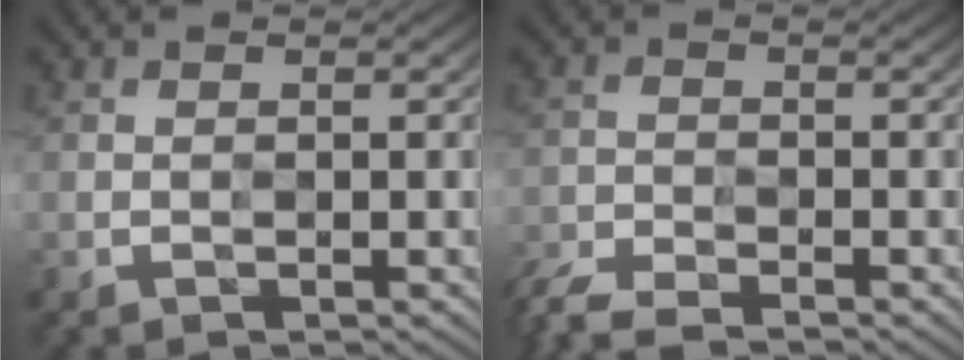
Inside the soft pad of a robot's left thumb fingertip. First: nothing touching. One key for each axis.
{"total": 6.5, "fx": -5.6, "fy": 1.9, "fz": 2.7, "tx": -0.067, "ty": -0.024, "tz": -0.109}